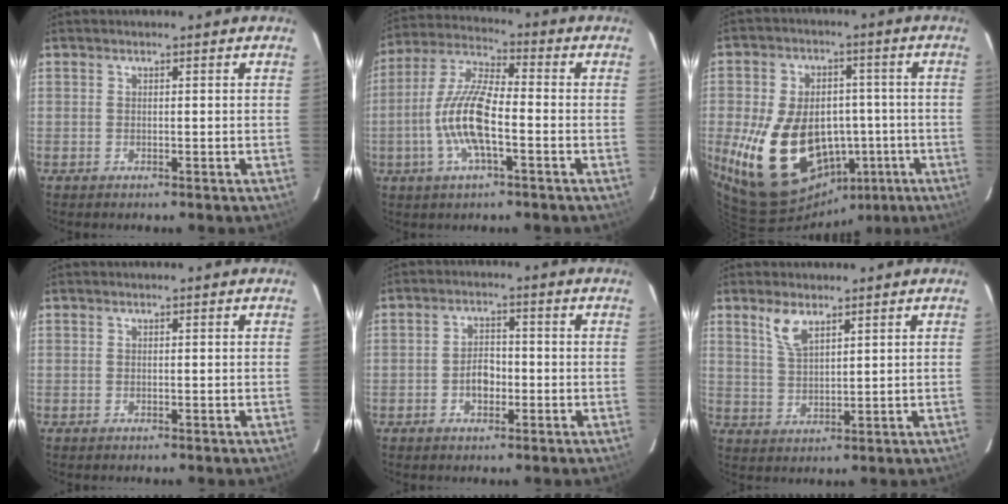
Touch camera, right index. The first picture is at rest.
{"total": 12.3, "force": [-3.3, 3.3, 11.4], "torque": [-0.238, 0.002, -0.067]}
{"total": 21.7, "force": [-5.6, 15.4, 14.4], "torque": [-0.311, 0.011, -0.058]}
{"total": 0.0}
{"total": 4.0, "force": [-1.4, 2.6, 2.7], "torque": [-0.048, 0.008, -0.021]}
{"total": 5.1, "force": [3.4, 1.9, 3.3], "torque": [-0.065, 0.001, 0.071]}